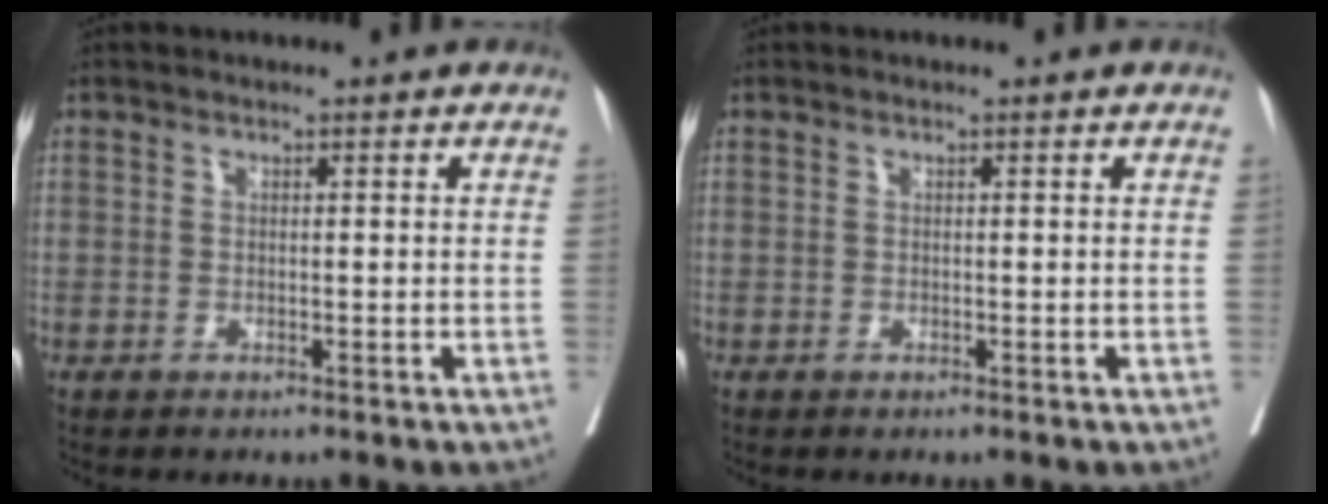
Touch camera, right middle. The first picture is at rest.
{"total": 0.0}